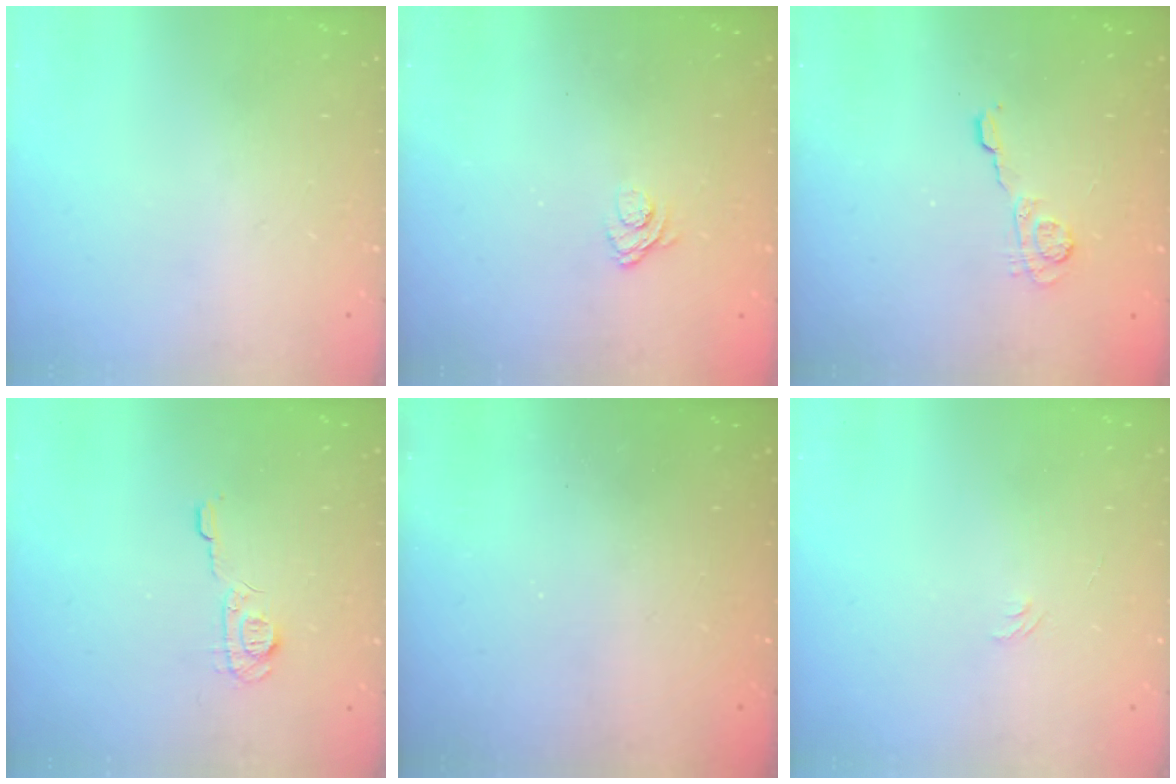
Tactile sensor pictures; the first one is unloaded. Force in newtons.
{"total": 3.2, "press": 2.9, "slide": 1.3}
{"total": 4.6, "press": 4.5, "slide": 0.9}
{"total": 6.5, "press": 6.4, "slide": 0.7}
{"total": 2.3, "press": 2.2, "slide": 0.8}
{"total": 4.0, "press": 4.0, "slide": 0.4}